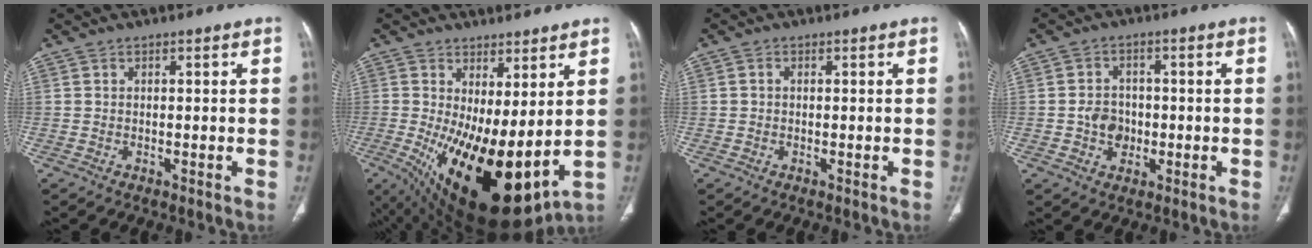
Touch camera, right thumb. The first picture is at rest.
{"total": 19.2, "force": [0.0, 7.9, 17.5], "torque": [-0.299, -0.041, 0.026]}
{"total": 0.7, "force": [0.0, 0.6, 0.4], "torque": [-0.005, 0.002, -0.002]}
{"total": 5.2, "force": [-0.9, 4.3, 2.8], "torque": [-0.025, 0.011, -0.016]}